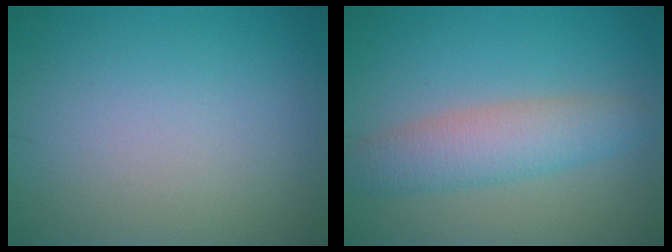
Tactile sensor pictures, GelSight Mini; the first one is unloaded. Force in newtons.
{"total": 4.3, "press": 4.3, "slide": 0.1}